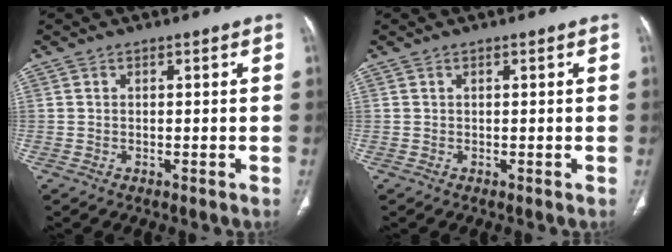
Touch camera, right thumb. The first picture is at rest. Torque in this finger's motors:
{"motor_torque": [0.08, 0.08, -0.23, -0.04, 0.04]}